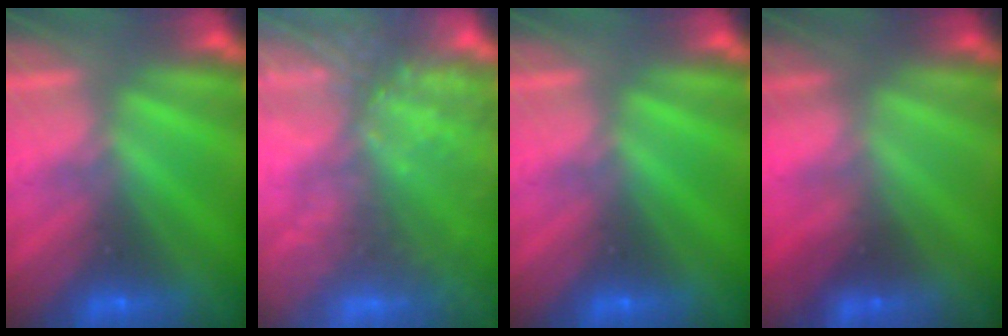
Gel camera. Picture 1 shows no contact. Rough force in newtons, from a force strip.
{"total": 7.5}
{"total": 0.0}
{"total": 1.9}